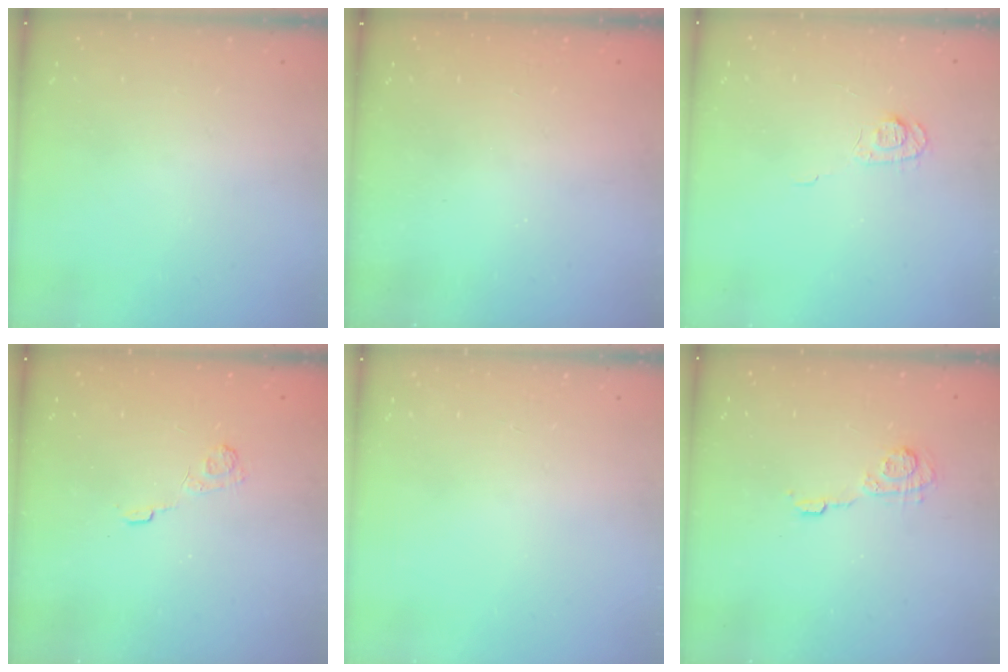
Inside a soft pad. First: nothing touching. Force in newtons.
{"total": 2.3, "press": 2.2, "slide": 0.6}
{"total": 5.5, "press": 5.4, "slide": 0.9}
{"total": 3.6, "press": 3.2, "slide": 1.6}
{"total": 0.0}
{"total": 5.7, "press": 5.7, "slide": 0.8}